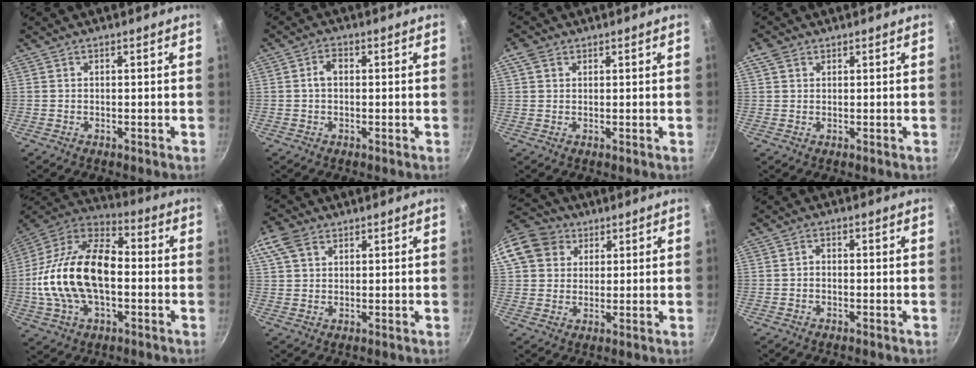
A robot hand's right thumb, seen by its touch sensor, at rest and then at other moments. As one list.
[{"total": 2.6, "force": [0.0, 1.8, 1.9], "torque": [-0.030, 0.010, -0.002]}, {"total": 2.8, "force": [1.3, 2.0, 1.5], "torque": [-0.026, 0.002, 0.022]}, {"total": 2.6, "force": [1.3, 1.8, 1.3], "torque": [-0.022, 0.001, 0.023]}, {"total": 22.9, "force": [-1.9, 13.4, 18.5], "torque": [-0.338, 0.041, -0.046]}, {"total": 6.1, "force": [3.0, 4.0, 3.4], "torque": [-0.065, 0.006, 0.054]}, {"total": 13.7, "force": [5.3, 11.3, 5.6], "torque": [-0.114, 0.025, 0.088]}, {"total": 1.3, "force": [-0.5, 0.8, 0.8], "torque": [-0.016, 0.009, -0.011]}]